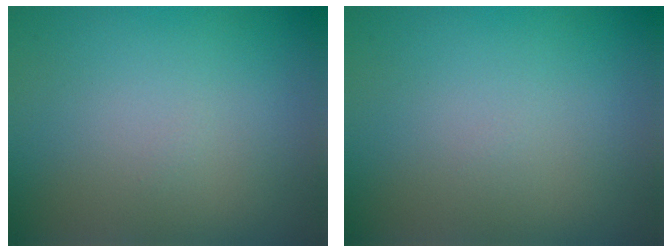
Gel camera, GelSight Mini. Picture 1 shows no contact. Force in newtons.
{"total": 0.0}